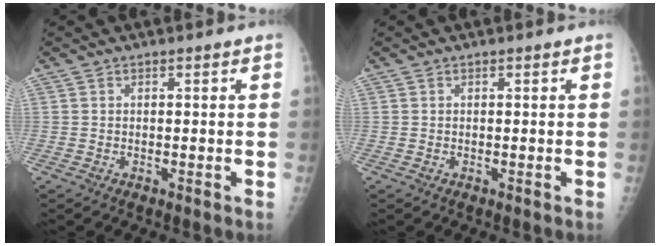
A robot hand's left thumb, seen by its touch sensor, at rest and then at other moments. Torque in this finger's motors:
{"motor_torque": [-0.28, 0.12, 0.09, 0.05, -0.01]}